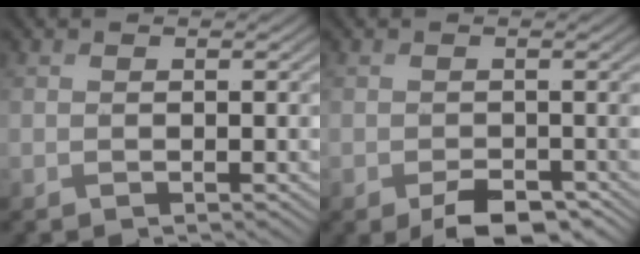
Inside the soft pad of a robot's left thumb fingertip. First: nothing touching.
{"total": 4.2, "force": [-2.7, 2.2, 2.4], "torque": [-0.037, -0.012, -0.038]}